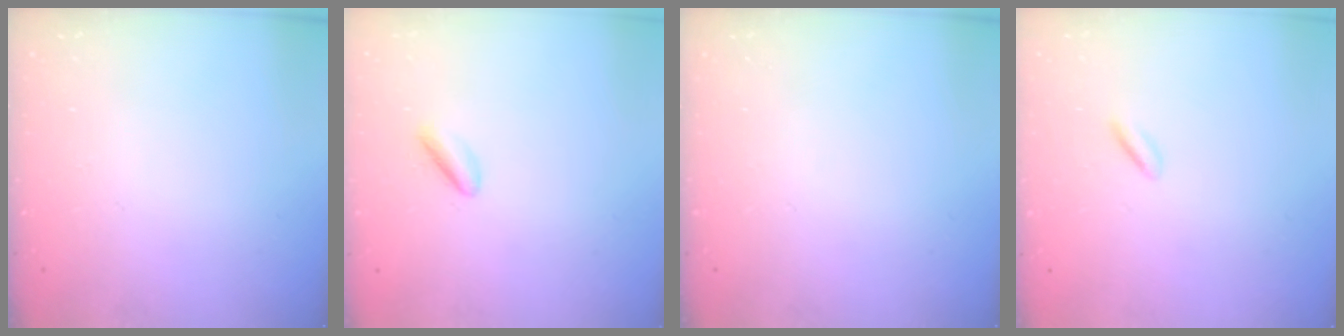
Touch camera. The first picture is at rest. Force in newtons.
{"total": 2.4, "press": 2.3, "slide": 0.8}
{"total": 0.0}
{"total": 1.8, "press": 1.6, "slide": 0.8}